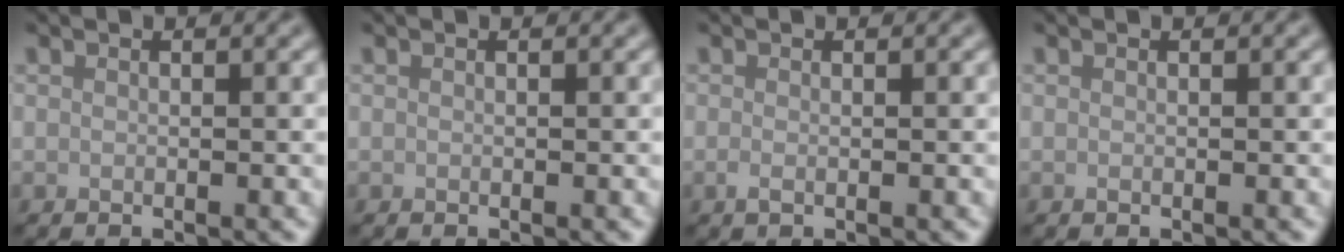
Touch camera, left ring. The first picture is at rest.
{"total": 0.0}
{"total": 0.7, "force": [-0.1, 0.3, 0.6], "torque": [-0.013, -0.004, -0.003]}
{"total": 0.0}